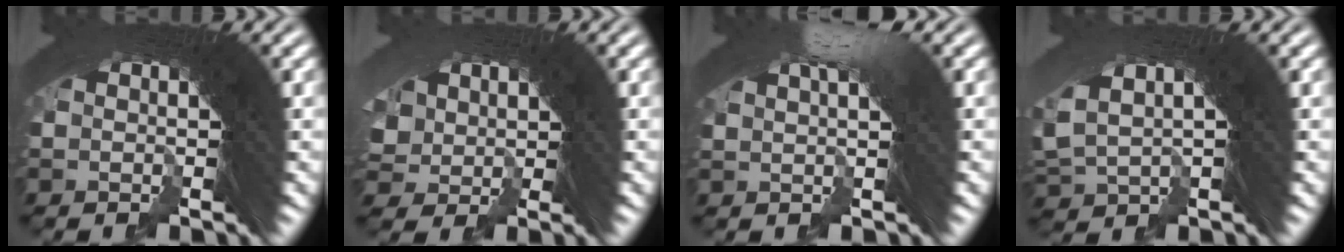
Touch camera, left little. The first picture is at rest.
{"total": 3.0, "force": [-0.7, 2.6, 1.2], "torque": [-0.033, -0.023, 0.008]}
{"total": 2.7, "force": [1.6, -0.7, 2.1], "torque": [-0.009, 0.019, 0.025]}
{"total": 4.0, "force": [1.0, 2.6, 2.9], "torque": [-0.058, 0.007, 0.023]}